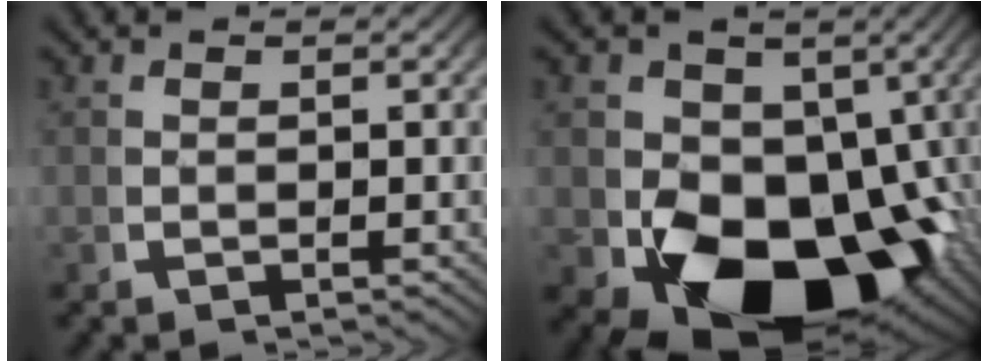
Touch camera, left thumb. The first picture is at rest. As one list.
[{"total": 20.5, "force": [-4.0, 13.9, 14.5], "torque": [-0.261, -0.104, -0.015]}]